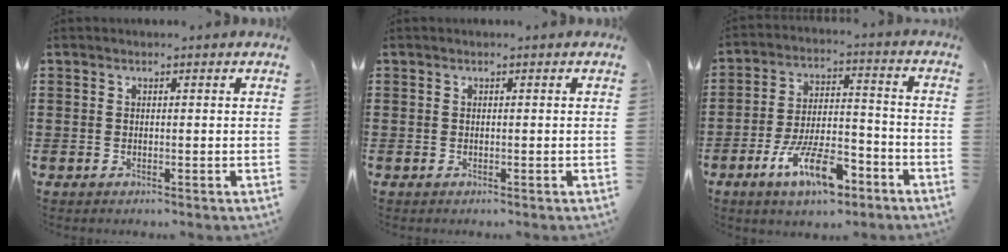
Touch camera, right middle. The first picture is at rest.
{"total": 0.0}
{"total": 10.6, "force": [-6.3, 3.6, 7.7], "torque": [-0.148, 0.010, -0.117]}